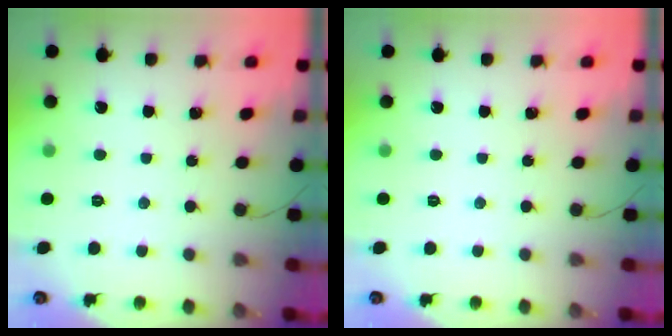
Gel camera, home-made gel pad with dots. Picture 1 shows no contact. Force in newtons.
{"total": 0.0}